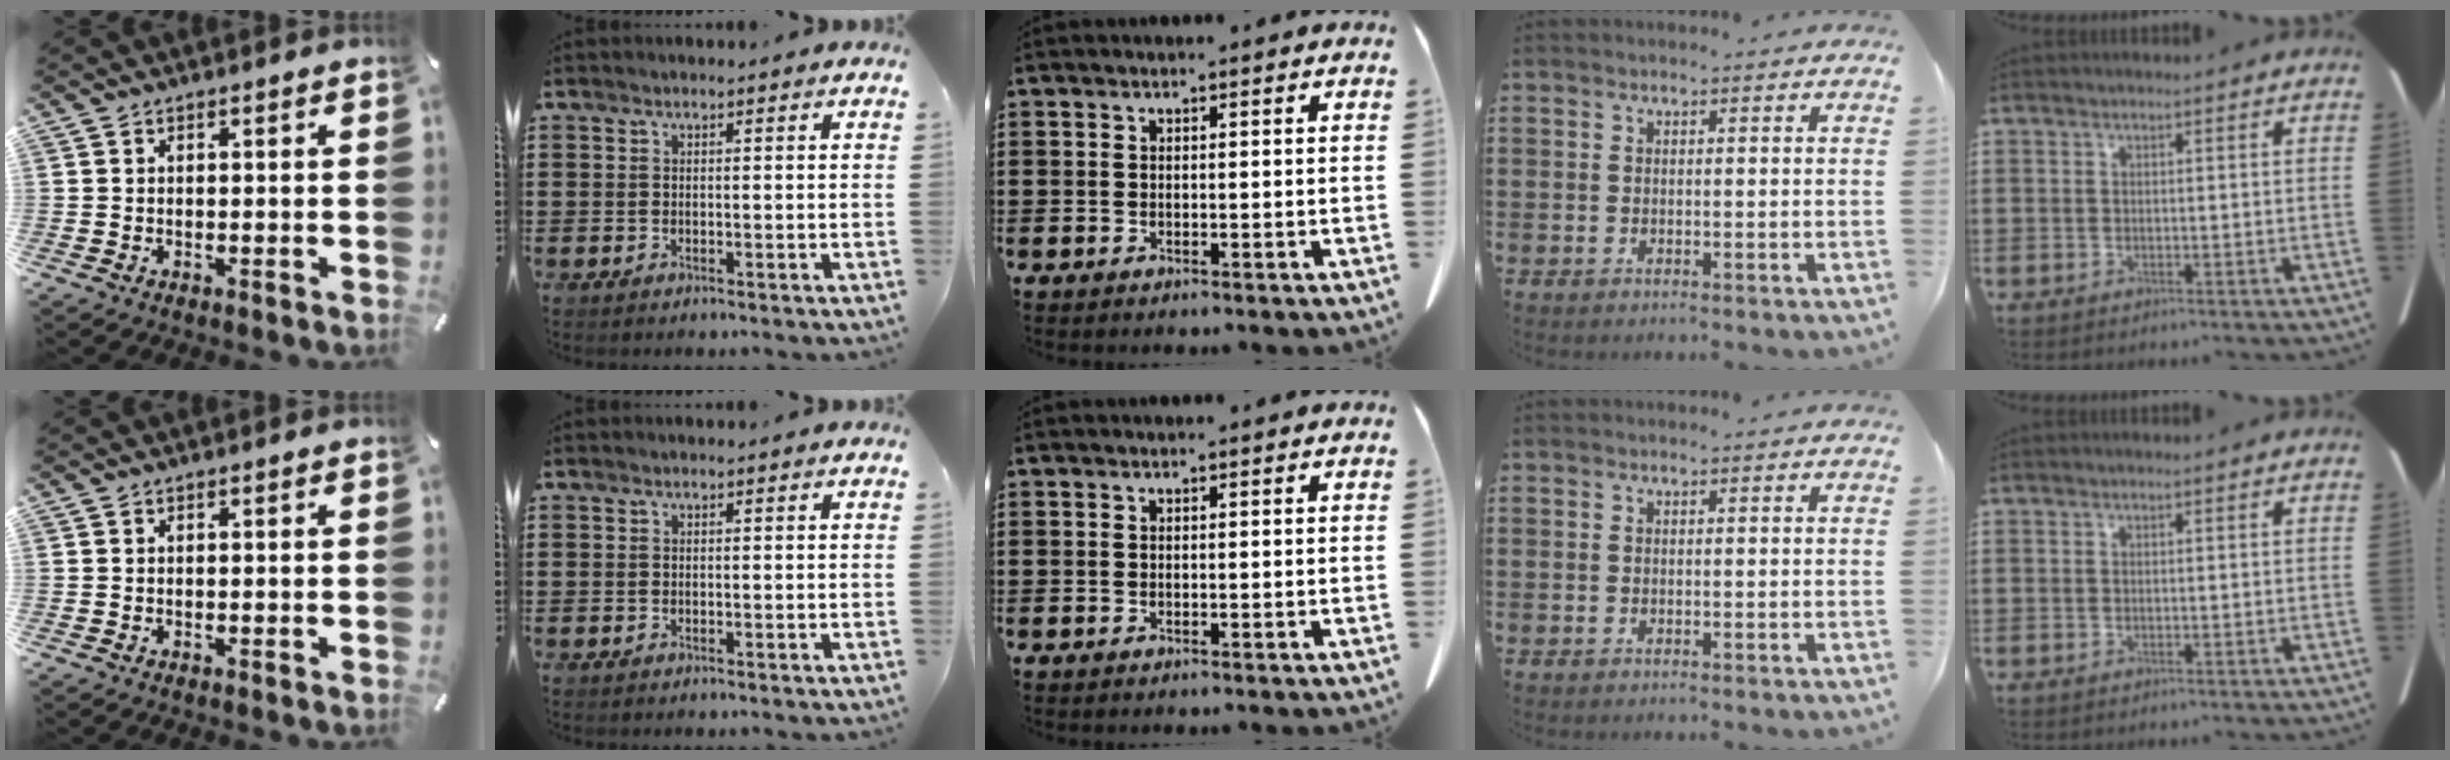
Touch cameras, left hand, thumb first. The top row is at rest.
{}